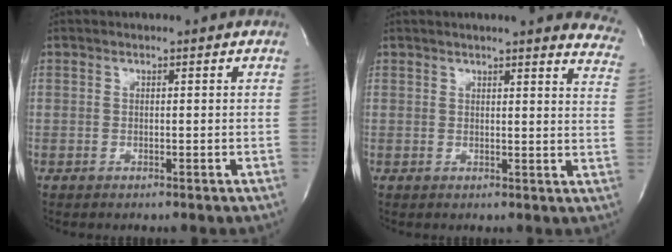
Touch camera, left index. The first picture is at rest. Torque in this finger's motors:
{"motor_torque": [0.57, -0.60, 0.36, 0.04]}